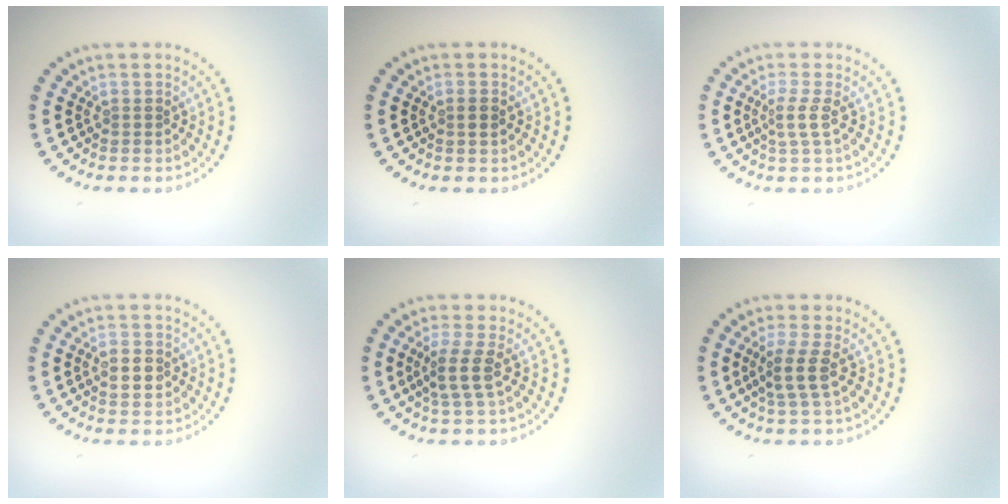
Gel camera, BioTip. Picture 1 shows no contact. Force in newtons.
{"total": 0.8, "press": 0.8, "slide": 0.2}
{"total": 1.9, "press": 1.3, "slide": 1.3}
{"total": 2.0, "press": 2.0, "slide": 0.1}
{"total": 2.7, "press": 2.1, "slide": 1.6}
{"total": 2.7, "press": 2.1, "slide": 1.6}